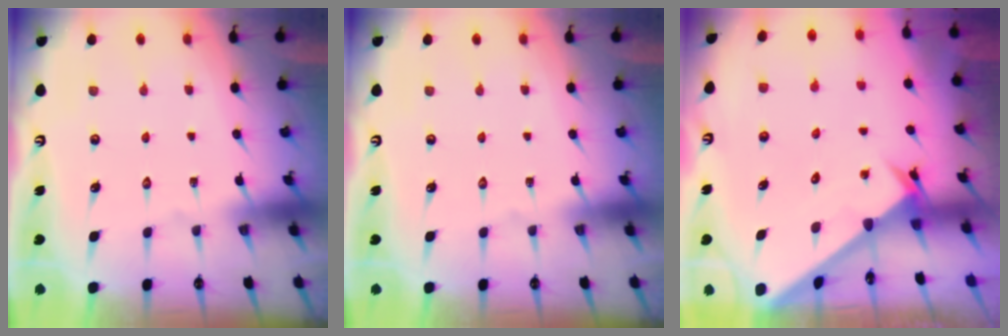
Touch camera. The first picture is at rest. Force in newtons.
{"total": 0.0}
{"total": 2.5, "press": 2.5, "slide": 0.2}